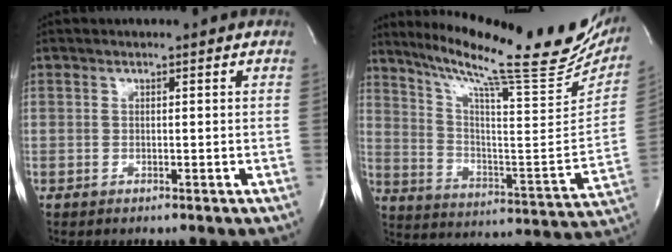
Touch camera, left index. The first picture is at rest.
{"total": 27.1, "force": [22.4, 2.3, 15.0], "torque": [-0.242, -0.058, 0.310]}